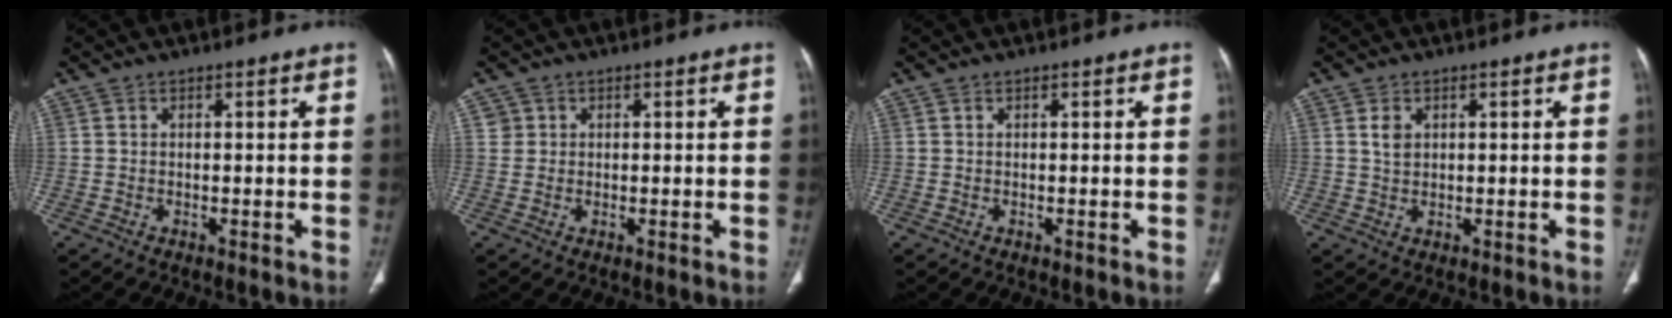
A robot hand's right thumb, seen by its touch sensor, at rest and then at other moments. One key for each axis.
{"total": 1.5, "fx": 0.3, "fy": 1.5, "fz": -0.1, "tx": 0.014, "ty": 0.005, "tz": 0.005}
{"total": 0.0}
{"total": 2.3, "fx": 0.9, "fy": 1.6, "fz": 1.4, "tx": -0.018, "ty": -0.001, "tz": 0.020}